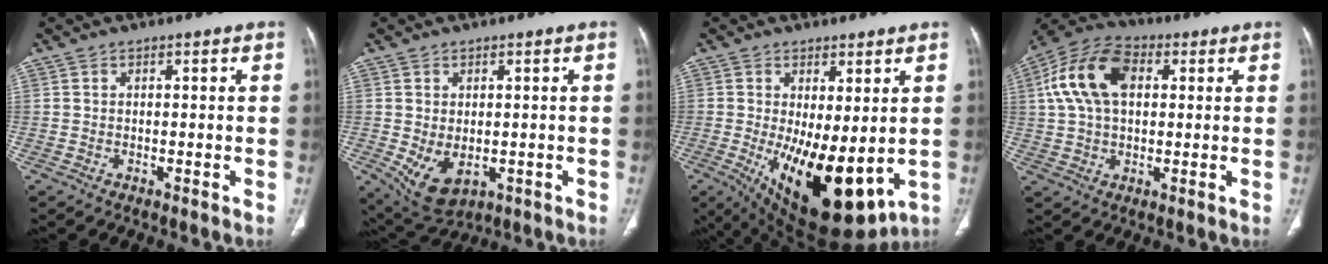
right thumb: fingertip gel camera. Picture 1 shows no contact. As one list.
[{"total": 7.5, "force": [-1.4, 4.8, 5.7], "torque": [-0.094, -0.009, -0.002]}, {"total": 17.2, "force": [-2.5, 7.3, 15.4], "torque": [-0.242, -0.034, -0.011]}, {"total": 14.2, "force": [3.3, 8.9, 10.5], "torque": [-0.202, 0.025, 0.053]}]